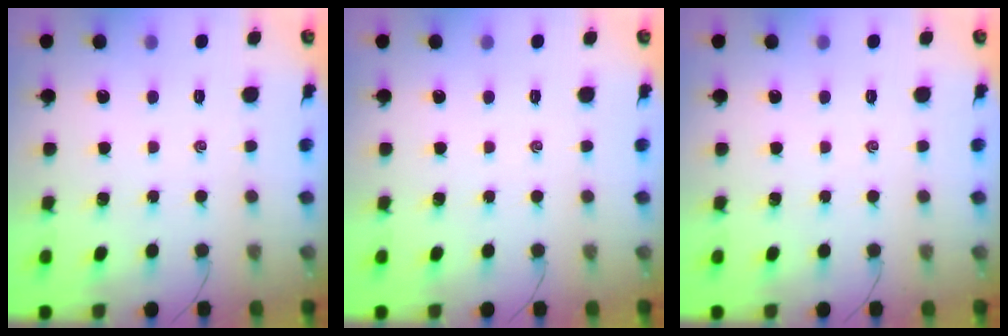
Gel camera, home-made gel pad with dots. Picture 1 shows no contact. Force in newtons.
{"total": 0.0}
{"total": 0.0}